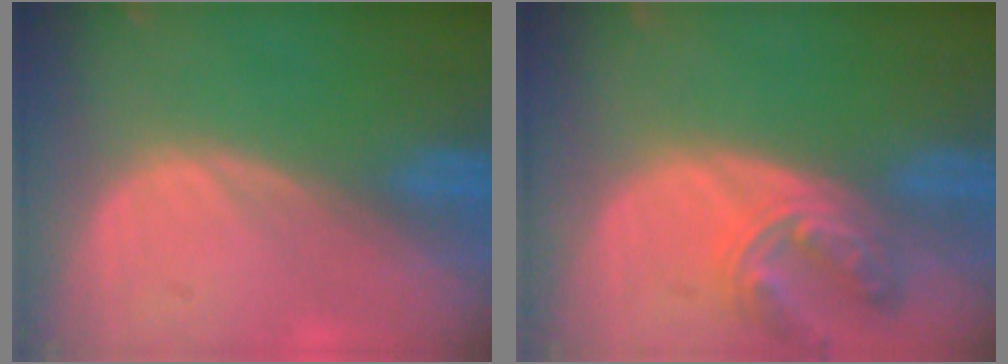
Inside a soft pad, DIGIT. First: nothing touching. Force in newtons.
{"total": 7.3, "press": 6.5, "slide": 3.4}